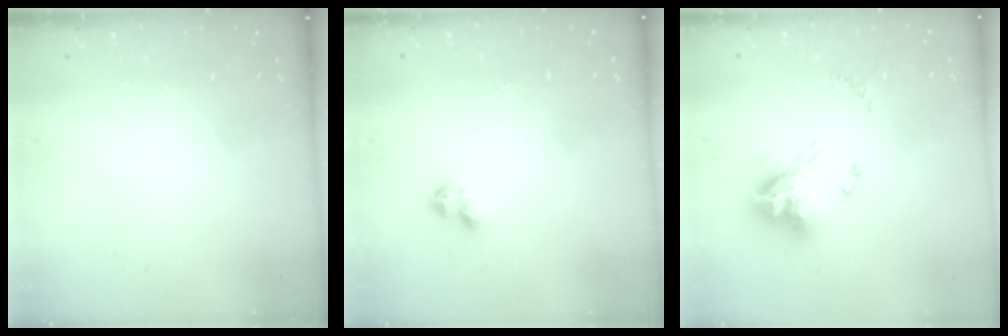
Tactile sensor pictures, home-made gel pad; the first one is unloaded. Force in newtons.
{"total": 2.1, "press": 2.0, "slide": 0.8}
{"total": 12.6, "press": 12.5, "slide": 1.4}